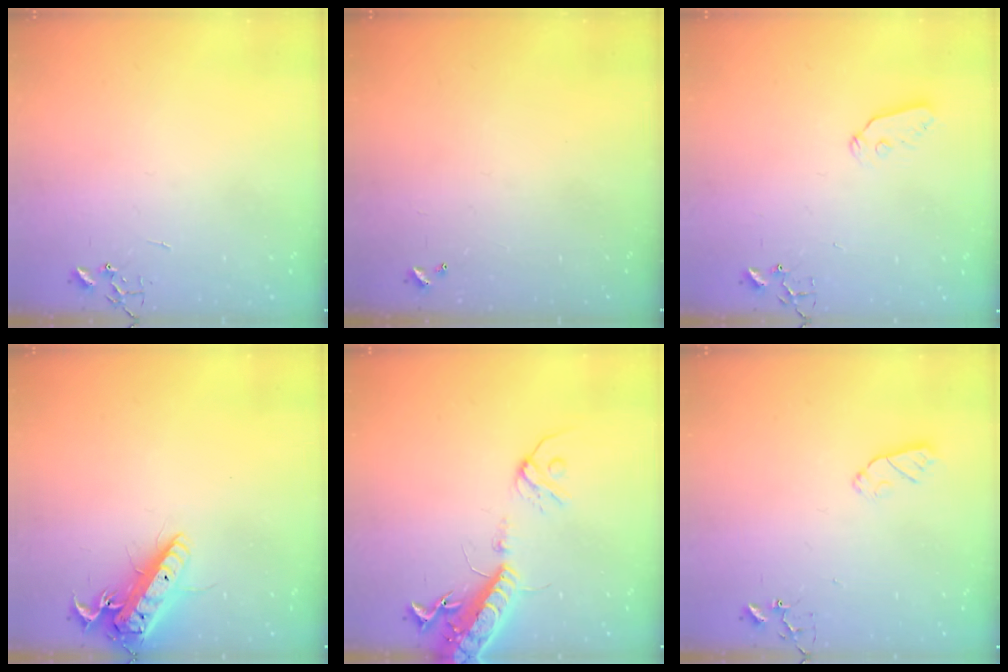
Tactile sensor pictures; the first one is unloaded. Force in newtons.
{"total": 0.0}
{"total": 6.0, "press": 6.0, "slide": 0.2}
{"total": 16.4, "press": 16.1, "slide": 3.0}
{"total": 16.6, "press": 16.1, "slide": 4.0}
{"total": 5.2, "press": 5.2, "slide": 0.7}